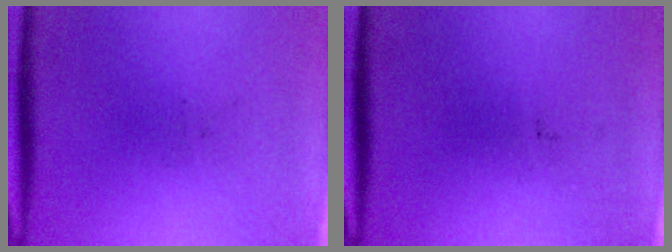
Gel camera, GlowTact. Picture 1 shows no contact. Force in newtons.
{"total": 0.0}